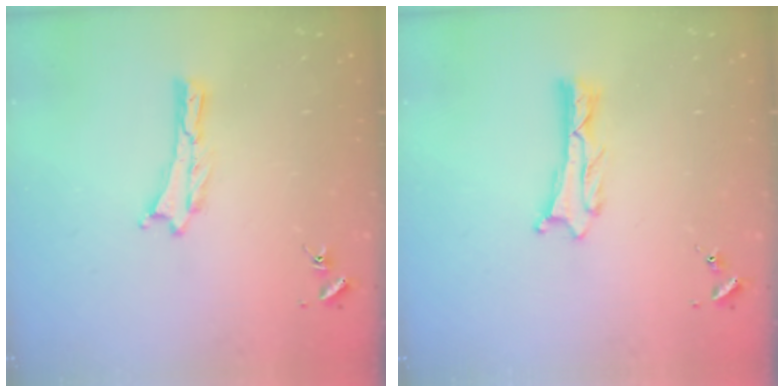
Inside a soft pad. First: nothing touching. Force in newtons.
{"total": 1.3, "press": 1.2, "slide": 0.1}